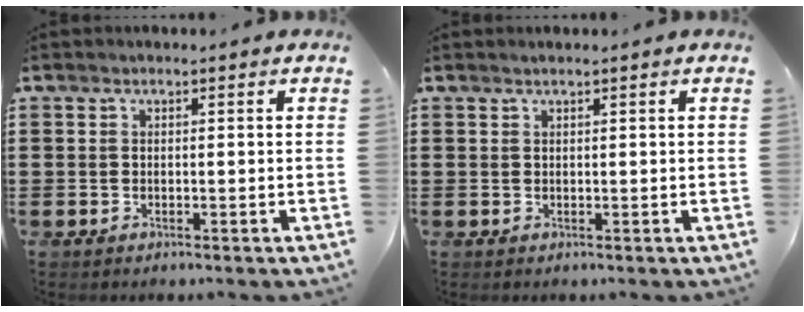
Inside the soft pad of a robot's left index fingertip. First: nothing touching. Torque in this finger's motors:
{"motor_torque": [2.14, 0.00, -0.01, 0.00]}